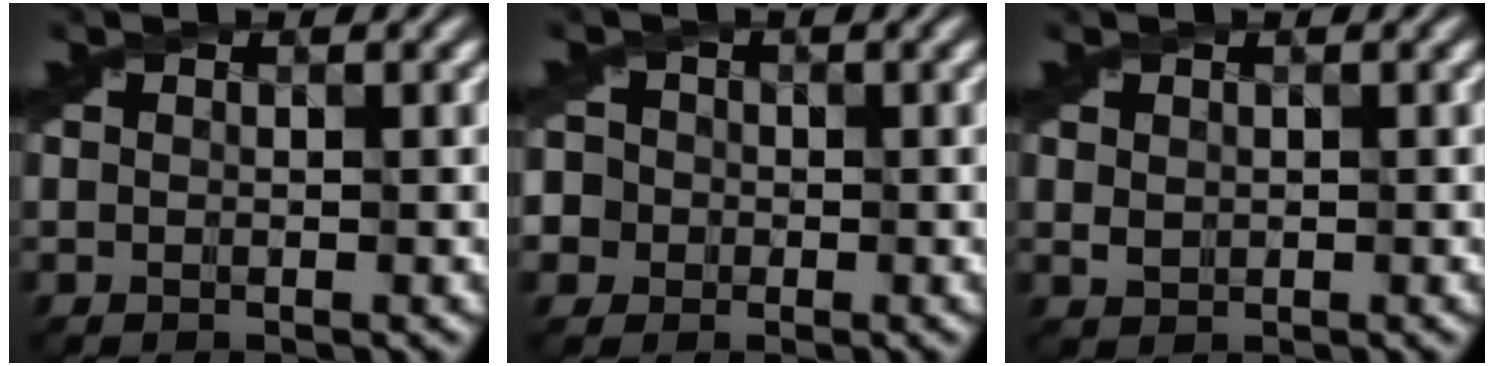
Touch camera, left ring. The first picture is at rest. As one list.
[{"total": 5.5, "force": [-1.6, 5.0, 1.5], "torque": [-0.031, 0.015, -0.054]}, {"total": 1.0, "force": [0.4, 0.8, 0.4], "torque": [-0.010, -0.001, 0.012]}]